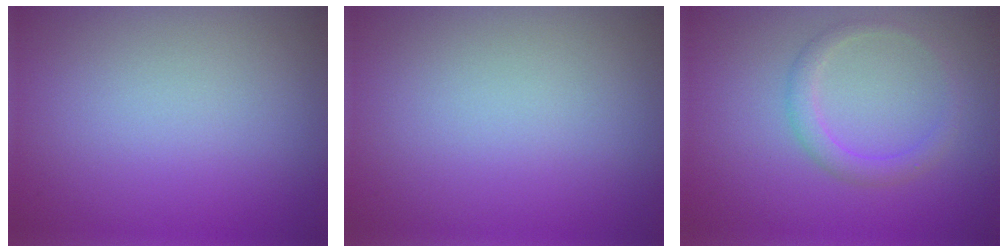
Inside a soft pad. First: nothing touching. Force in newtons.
{"total": 0.0}
{"total": 2.0, "press": 2.0, "slide": 0.0}